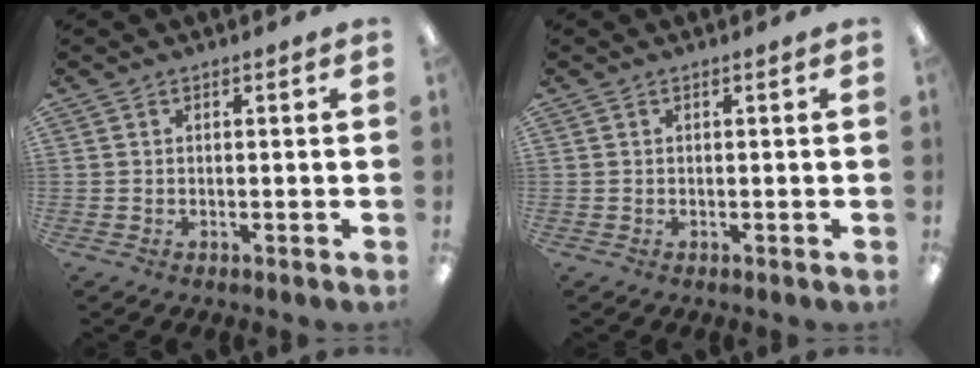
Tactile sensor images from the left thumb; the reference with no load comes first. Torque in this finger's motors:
{"motor_torque": [0.00, 0.00, 0.06, 0.02, 0.00]}